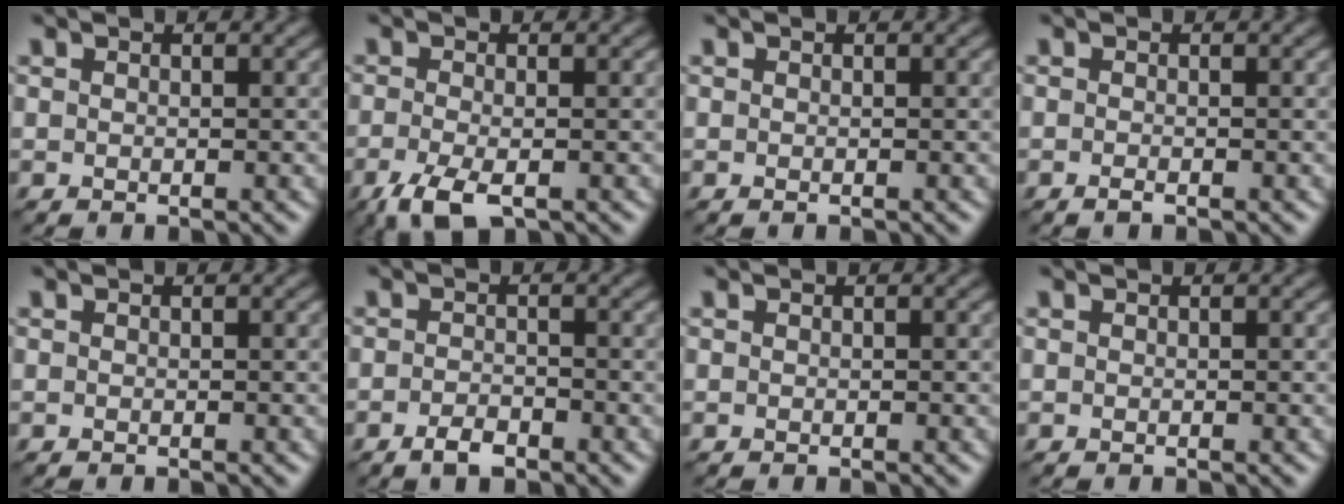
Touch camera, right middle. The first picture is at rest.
{"total": 4.2, "force": [-2.5, 1.5, 3.0], "torque": [-0.068, -0.003, -0.044]}
{"total": 0.0}
{"total": 0.8, "force": [-0.6, 0.1, 0.5], "torque": [-0.009, 0.001, -0.005]}
{"total": 0.0}
{"total": 2.1, "force": [-1.6, 0.8, 1.1], "torque": [-0.021, 0.005, -0.029]}
{"total": 0.0}
{"total": 0.0}